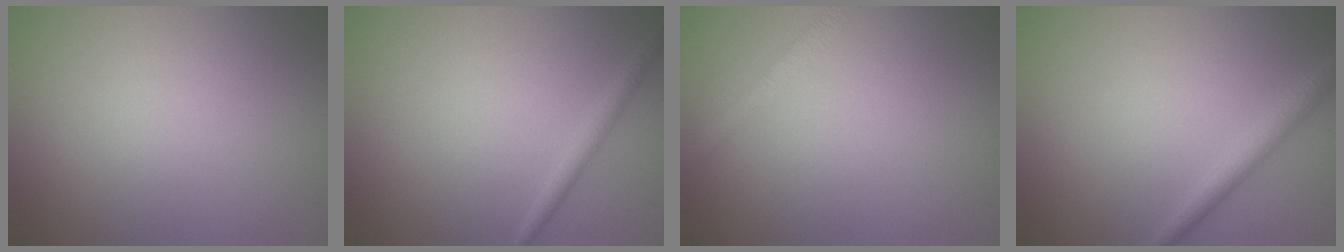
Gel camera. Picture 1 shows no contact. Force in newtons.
{"total": 1.4, "press": 1.4, "slide": 0.1}
{"total": 1.6, "press": 1.6, "slide": 0.1}
{"total": 2.1, "press": 2.1, "slide": 0.1}